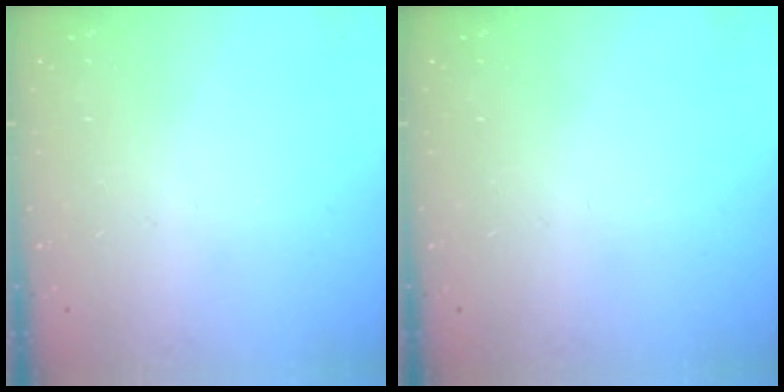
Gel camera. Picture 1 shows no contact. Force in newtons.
{"total": 0.0}